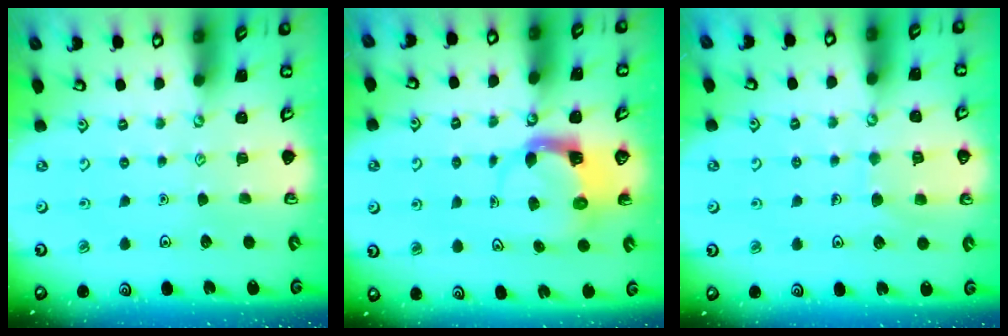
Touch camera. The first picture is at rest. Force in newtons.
{"total": 4.2, "press": 4.2, "slide": 0.2}
{"total": 7.0, "press": 7.0, "slide": 0.4}